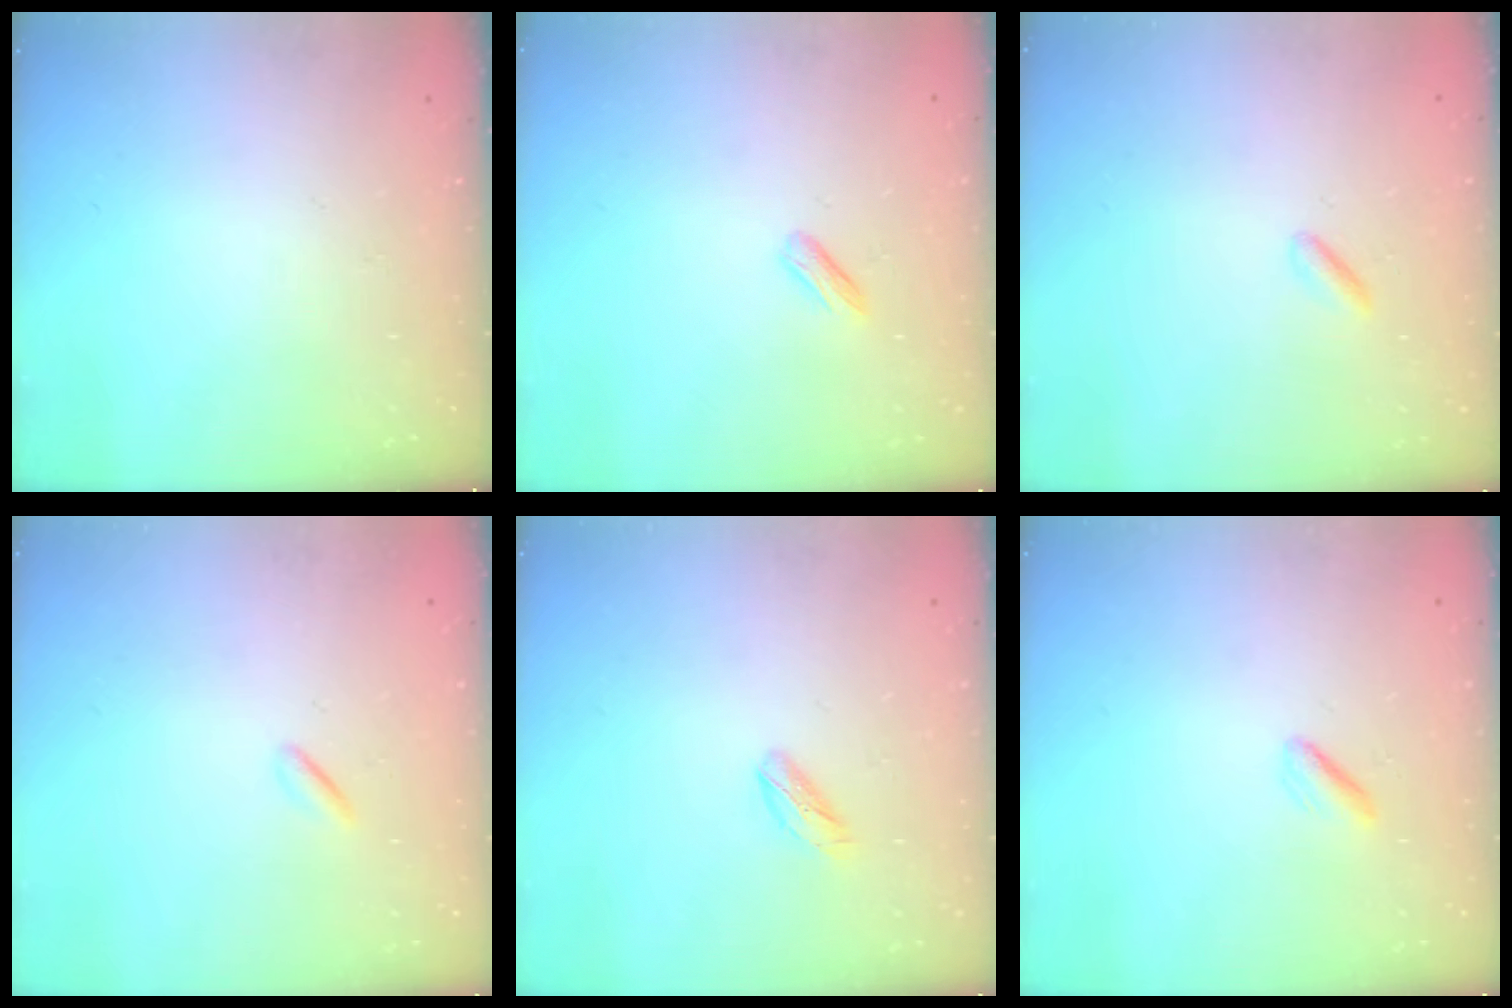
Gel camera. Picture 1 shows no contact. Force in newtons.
{"total": 2.4, "press": 2.3, "slide": 0.8}
{"total": 0.9, "press": 0.6, "slide": 0.6}
{"total": 0.0}
{"total": 4.6, "press": 4.5, "slide": 1.0}
{"total": 2.0, "press": 2.0, "slide": 0.6}